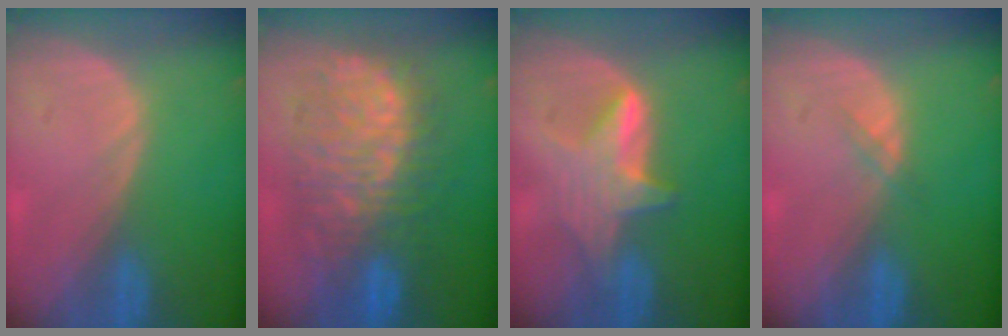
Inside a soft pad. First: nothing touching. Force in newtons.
{"total": 12.2, "press": 12.2, "slide": 1.4}
{"total": 6.0, "press": 5.9, "slide": 1.1}
{"total": 1.0, "press": 1.0, "slide": 0.2}